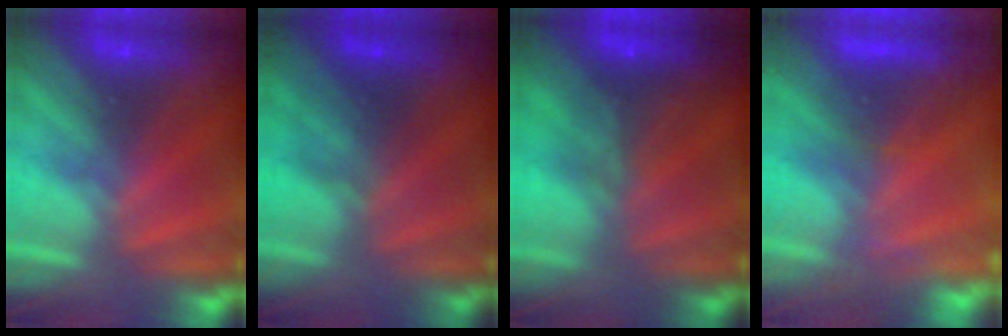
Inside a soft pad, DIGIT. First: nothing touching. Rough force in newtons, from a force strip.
{"total": 1.7}
{"total": 10.3}
{"total": 4.8}